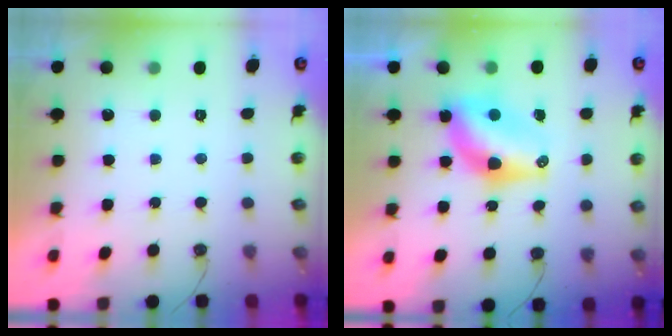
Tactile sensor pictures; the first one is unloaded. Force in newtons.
{"total": 8.2, "press": 8.2, "slide": 0.9}